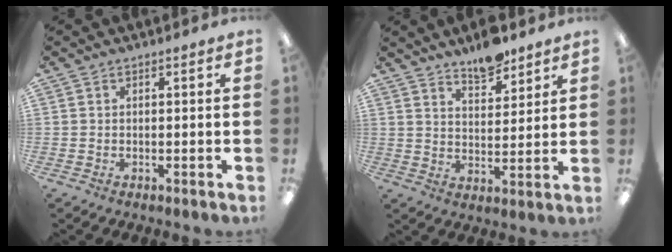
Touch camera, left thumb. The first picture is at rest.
{"total": 7.9, "force": [6.7, 2.9, 2.8], "torque": [-0.025, -0.046, 0.116]}